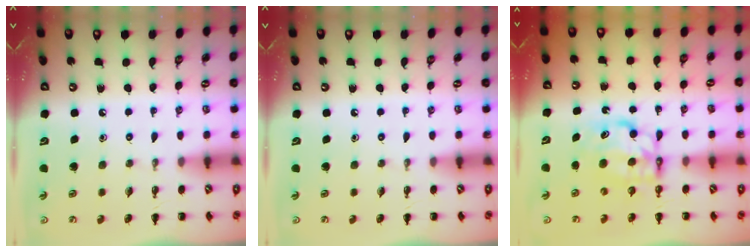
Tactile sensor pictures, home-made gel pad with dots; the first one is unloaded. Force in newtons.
{"total": 0.0}
{"total": 6.6, "press": 6.6, "slide": 0.5}